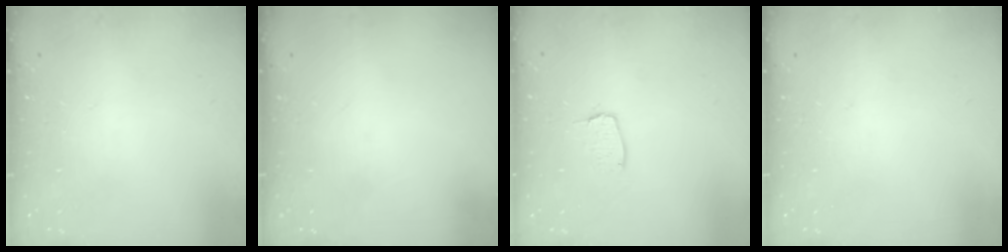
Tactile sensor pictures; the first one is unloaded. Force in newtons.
{"total": 0.0}
{"total": 4.9, "press": 4.9, "slide": 0.3}
{"total": 0.0}